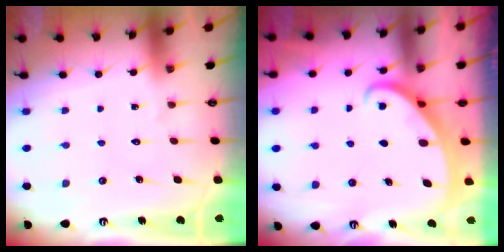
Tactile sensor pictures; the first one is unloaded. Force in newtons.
{"total": 2.2, "press": 2.2, "slide": 0.2}